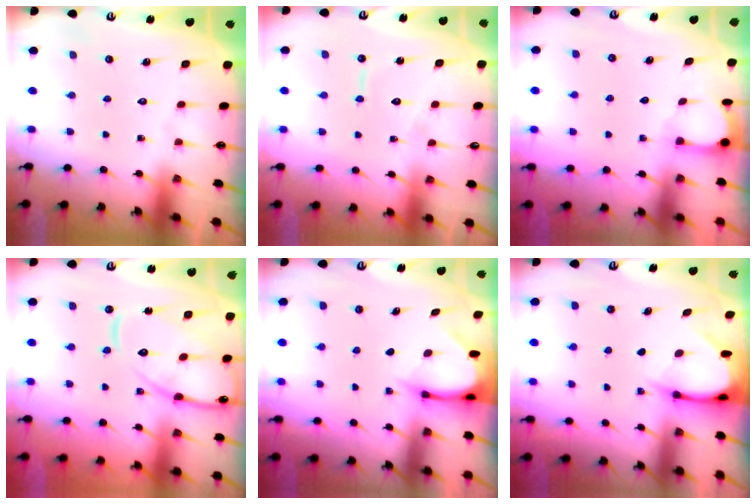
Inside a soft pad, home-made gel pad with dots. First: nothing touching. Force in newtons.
{"total": 6.1, "press": 6.1, "slide": 0.5}
{"total": 2.0, "press": 2.0, "slide": 0.2}
{"total": 13.9, "press": 13.8, "slide": 1.3}
{"total": 3.8, "press": 3.8, "slide": 0.2}
{"total": 3.6, "press": 3.6, "slide": 0.3}